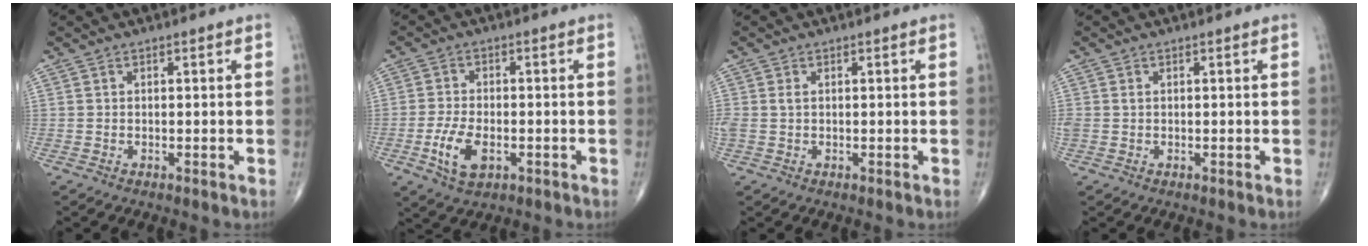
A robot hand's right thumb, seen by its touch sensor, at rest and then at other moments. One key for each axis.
{"total": 7.1, "fx": -2.3, "fy": 3.8, "fz": 5.5, "tx": -0.107, "ty": 0.003, "tz": -0.039}
{"total": 1.6, "fx": 0.3, "fy": 1.0, "fz": 1.2, "tx": -0.038, "ty": 0.007, "tz": 0.009}
{"total": 1.0, "fx": 0.2, "fy": 0.7, "fz": 0.7, "tx": -0.020, "ty": 0.006, "tz": 0.008}